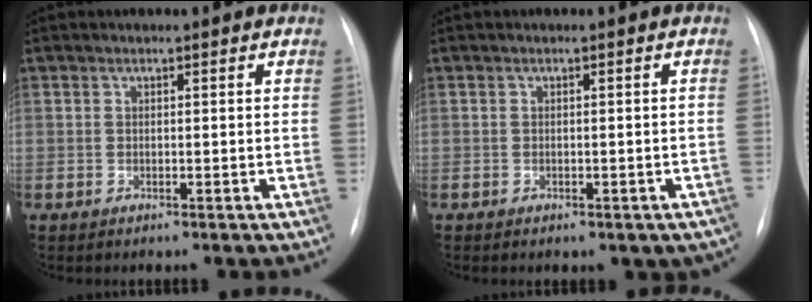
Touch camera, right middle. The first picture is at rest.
{"total": 5.2, "force": [-3.7, 2.7, 2.6], "torque": [-0.017, 0.013, -0.039]}